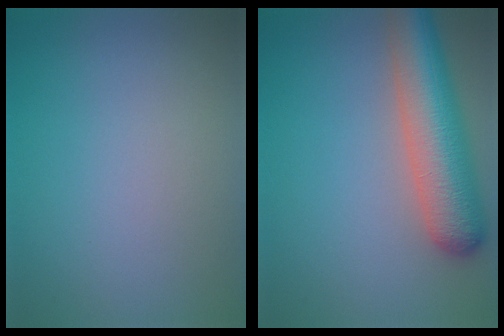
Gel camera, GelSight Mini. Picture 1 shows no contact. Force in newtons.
{"total": 7.7, "press": 7.7, "slide": 0.4}